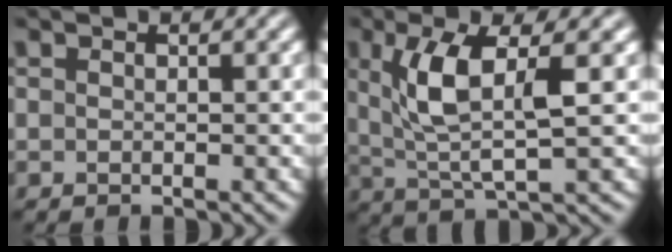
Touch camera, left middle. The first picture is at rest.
{"total": 6.1, "force": [1.5, 1.8, 5.7], "torque": [-0.120, 0.000, 0.033]}